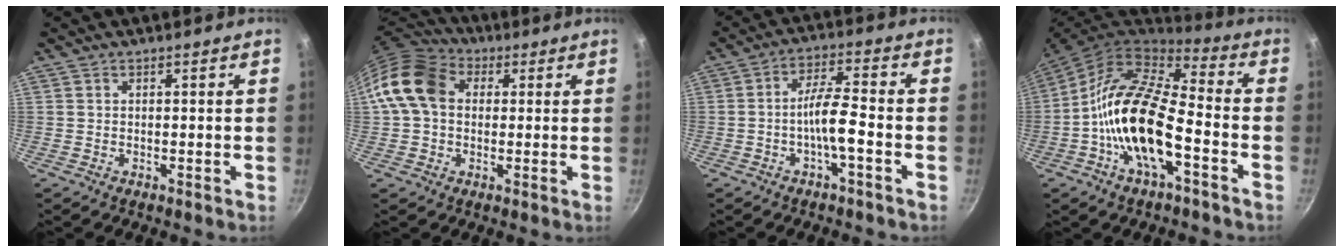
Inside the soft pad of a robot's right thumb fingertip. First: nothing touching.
{"total": 12.4, "force": [1.8, 9.4, 7.8], "torque": [-0.124, 0.025, 0.014]}
{"total": 6.8, "force": [-2.4, 1.1, 6.3], "torque": [-0.120, 0.033, -0.044]}
{"total": 18.4, "force": [-5.1, 7.8, 15.9], "torque": [-0.288, 0.041, -0.112]}